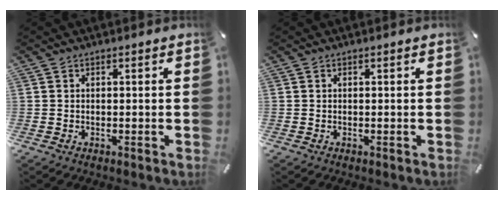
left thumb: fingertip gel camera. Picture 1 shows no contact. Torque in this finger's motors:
{"motor_torque": [-0.17, -0.40, 0.01, 0.11, 0.04]}